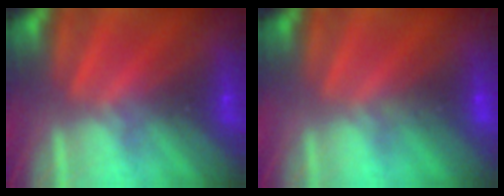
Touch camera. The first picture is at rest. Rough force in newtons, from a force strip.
{"total": 3.0}